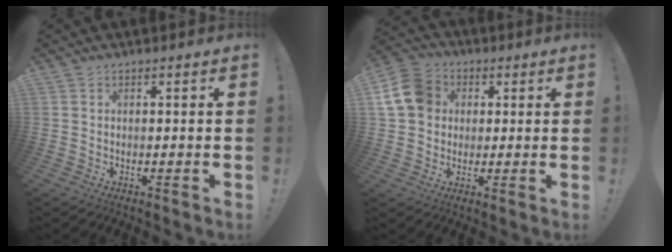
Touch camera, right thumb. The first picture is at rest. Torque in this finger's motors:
{"motor_torque": [0.09, 0.14, 0.58, 0.01, 0.01]}